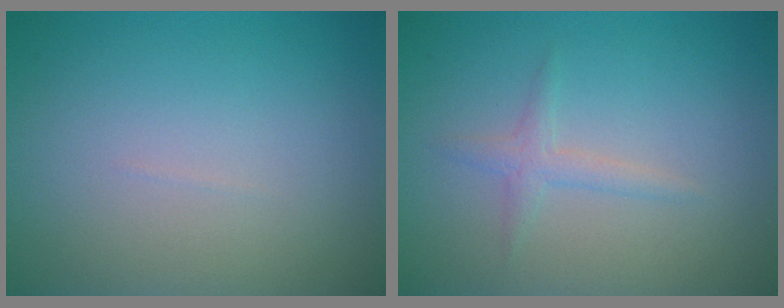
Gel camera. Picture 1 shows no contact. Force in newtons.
{"total": 1.5, "press": 1.5, "slide": 0.0}